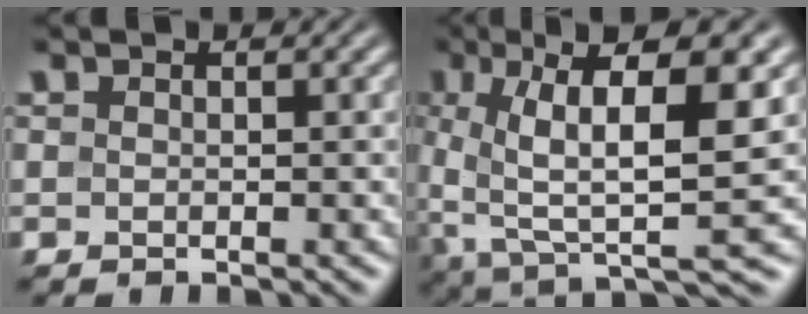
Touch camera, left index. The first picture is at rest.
{"total": 11.2, "force": [1.9, 3.2, 10.5], "torque": [-0.185, 0.002, 0.036]}